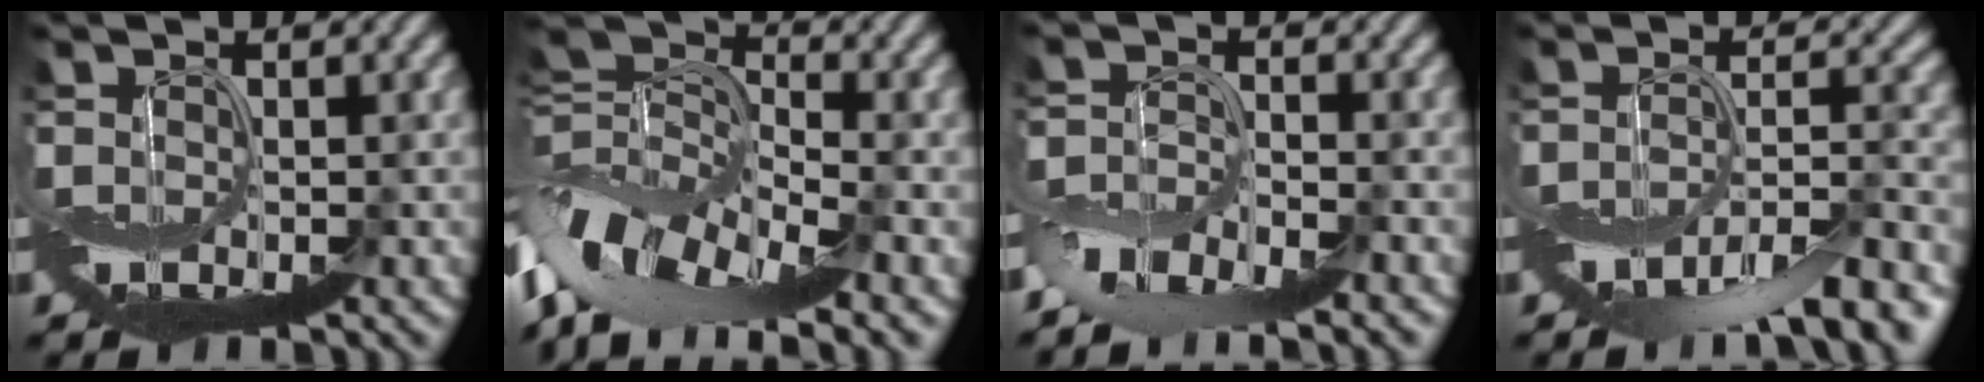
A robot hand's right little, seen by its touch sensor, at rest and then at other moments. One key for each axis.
{"total": 13.5, "fx": -5.8, "fy": 7.7, "fz": 9.4, "tx": -0.213, "ty": 0.004, "tz": -0.099}
{"total": 5.4, "fx": -4.1, "fy": 1.9, "fz": 2.8, "tx": -0.045, "ty": -0.001, "tz": -0.080}
{"total": 8.3, "fx": -5.1, "fy": 2.7, "fz": 6.0, "tx": -0.095, "ty": -0.009, "tz": -0.081}